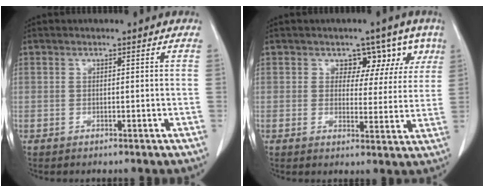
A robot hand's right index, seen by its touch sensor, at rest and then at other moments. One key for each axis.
{"total": 6.5, "fx": 3.6, "fy": 4.7, "fz": 2.6, "tx": -0.008, "ty": 0.010, "tz": 0.040}